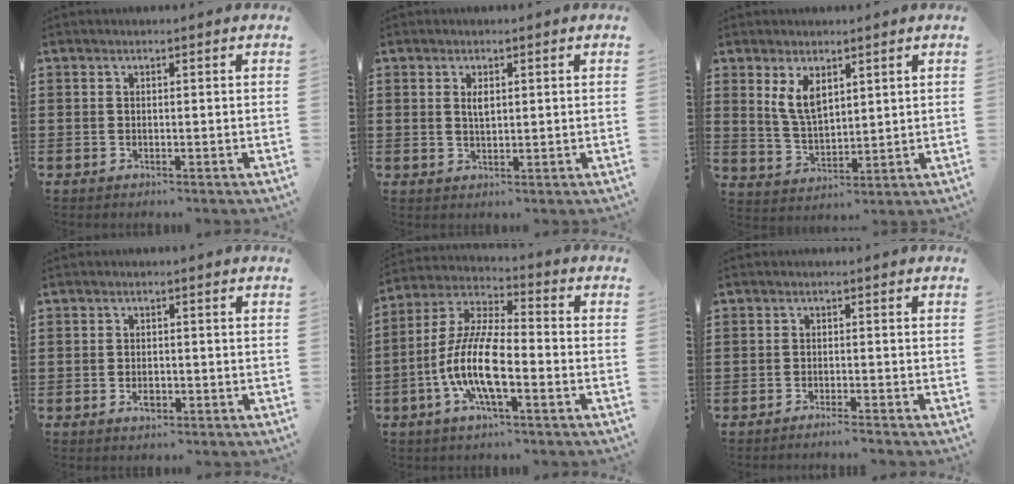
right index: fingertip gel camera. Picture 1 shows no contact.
{"total": 2.0, "force": [0.6, 0.7, 1.7], "torque": [-0.036, 0.003, 0.010]}
{"total": 5.4, "force": [2.5, 2.6, 4.0], "torque": [-0.094, 0.001, 0.043]}
{"total": 2.1, "force": [-0.8, 1.1, 1.6], "torque": [-0.031, 0.000, -0.014]}
{"total": 10.9, "force": [-3.8, 2.9, 9.9], "torque": [-0.234, -0.017, -0.078]}
{"total": 1.6, "force": [-1.5, -0.3, 0.5], "torque": [-0.009, 0.000, -0.029]}